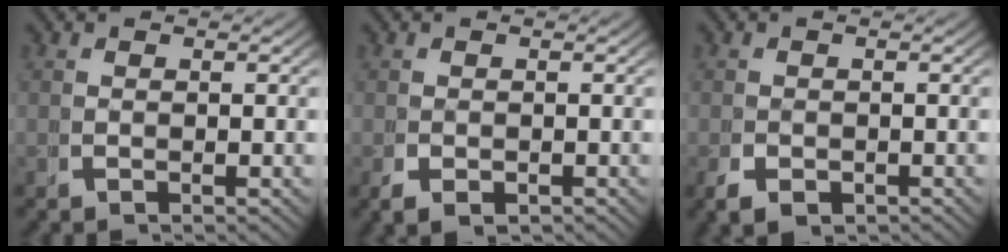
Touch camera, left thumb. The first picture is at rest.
{"total": 1.8, "force": [-0.6, 1.4, 1.0], "torque": [-0.024, -0.015, -0.002]}
{"total": 2.1, "force": [-0.9, 1.6, 1.1], "torque": [-0.022, -0.013, -0.010]}